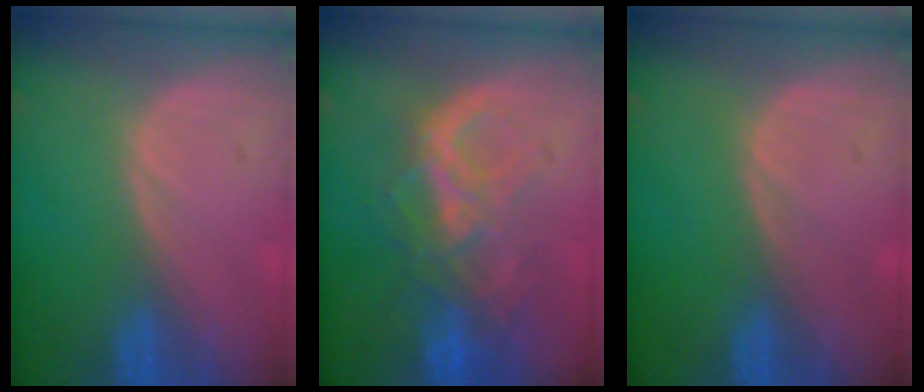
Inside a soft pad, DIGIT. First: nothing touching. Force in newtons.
{"total": 8.4, "press": 7.6, "slide": 3.7}
{"total": 0.0}